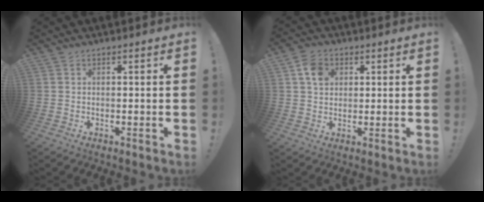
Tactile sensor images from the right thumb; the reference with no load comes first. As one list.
[{"total": 7.0, "force": [2.5, 5.7, 3.2], "torque": [-0.049, 0.002, 0.049]}]